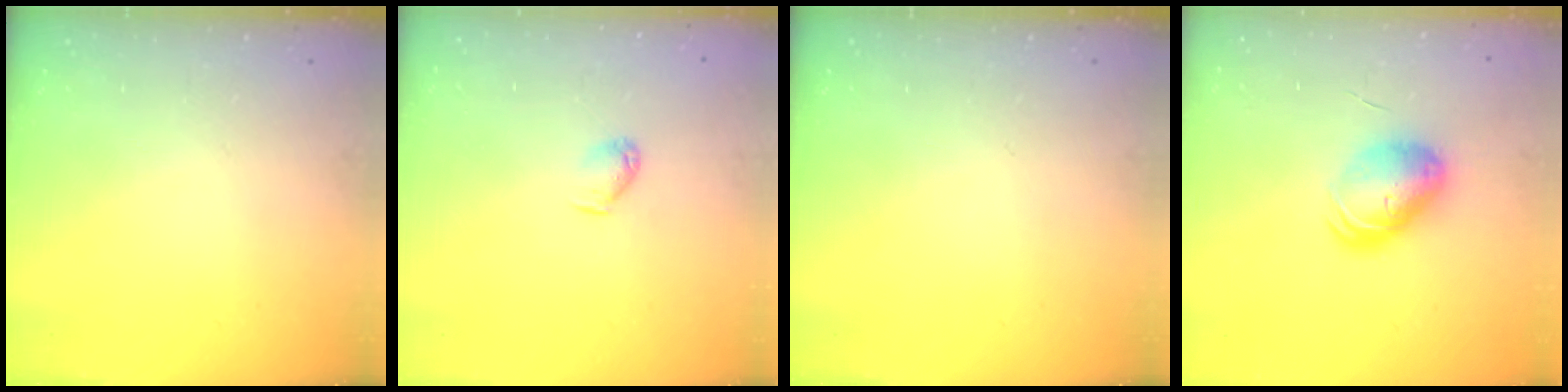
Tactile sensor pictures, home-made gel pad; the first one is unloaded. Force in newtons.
{"total": 3.6, "press": 3.6, "slide": 0.6}
{"total": 0.0}
{"total": 9.4, "press": 9.3, "slide": 1.6}